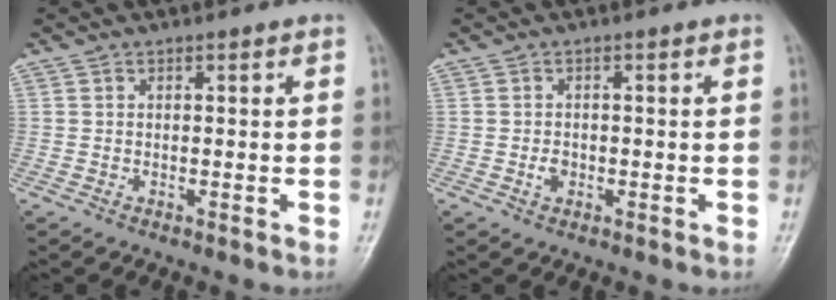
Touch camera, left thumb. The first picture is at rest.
{"total": 2.3, "force": [-0.7, 1.8, 1.3], "torque": [-0.016, 0.003, -0.014]}